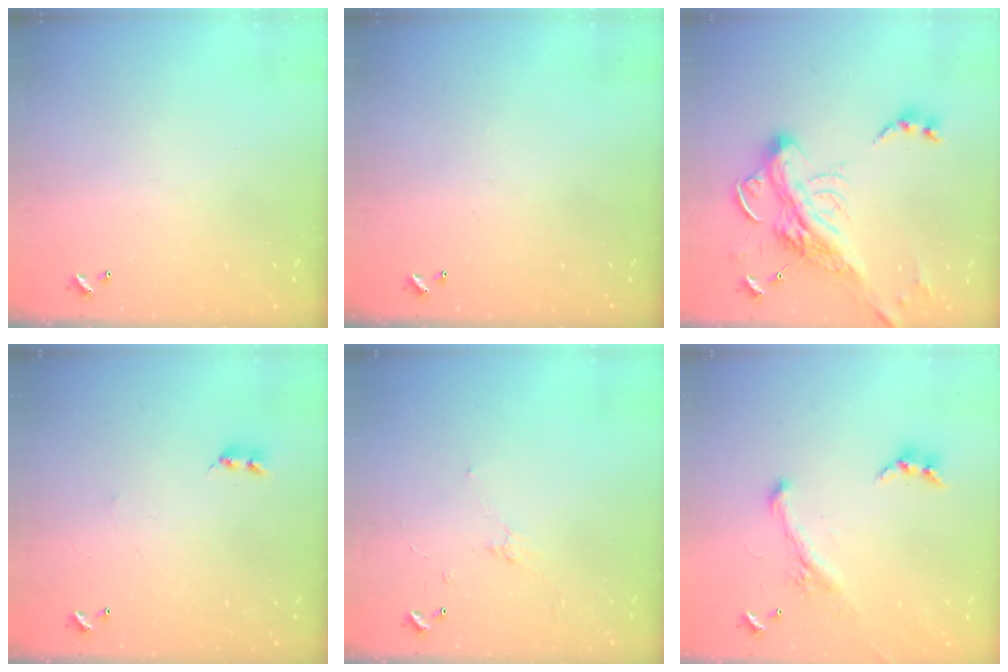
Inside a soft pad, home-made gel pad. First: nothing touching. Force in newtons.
{"total": 0.0}
{"total": 10.9, "press": 10.7, "slide": 2.2}
{"total": 2.0, "press": 2.0, "slide": 0.3}
{"total": 1.3, "press": 1.3, "slide": 0.3}
{"total": 1.7, "press": 1.0, "slide": 1.3}